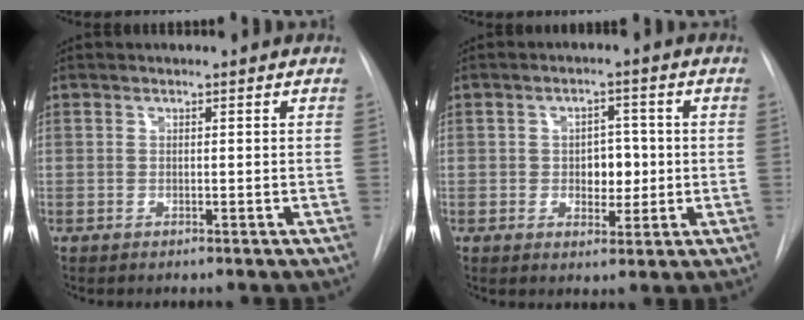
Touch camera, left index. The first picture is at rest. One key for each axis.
{"total": 4.5, "fx": -0.6, "fy": 3.0, "fz": 3.3, "tx": -0.038, "ty": 0.001, "tz": -0.005}